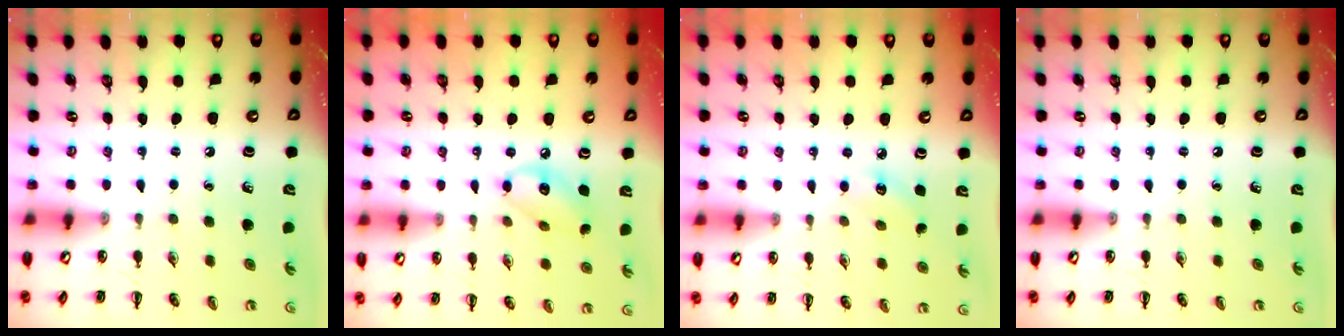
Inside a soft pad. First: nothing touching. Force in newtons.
{"total": 8.8, "press": 8.6, "slide": 1.7}
{"total": 3.2, "press": 3.1, "slide": 0.7}
{"total": 0.0}